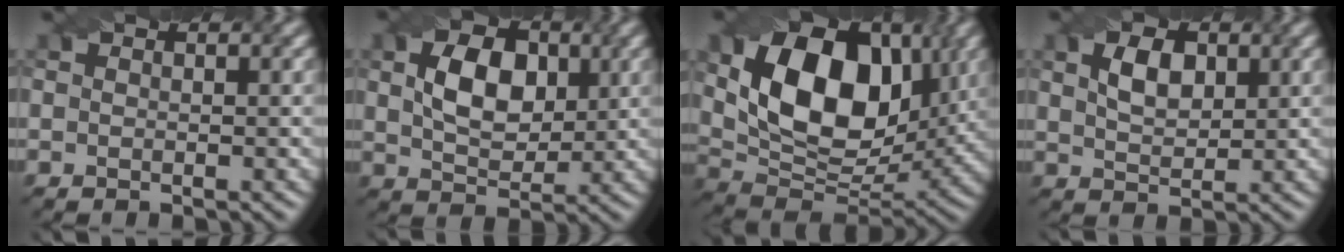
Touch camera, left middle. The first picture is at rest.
{"total": 5.8, "force": [1.3, 3.8, 4.2], "torque": [-0.079, 0.003, 0.019]}
{"total": 13.3, "force": [3.4, 8.6, 9.5], "torque": [-0.160, 0.002, 0.055]}
{"total": 3.2, "force": [1.2, 1.9, 2.3], "torque": [-0.050, 0.004, 0.025]}